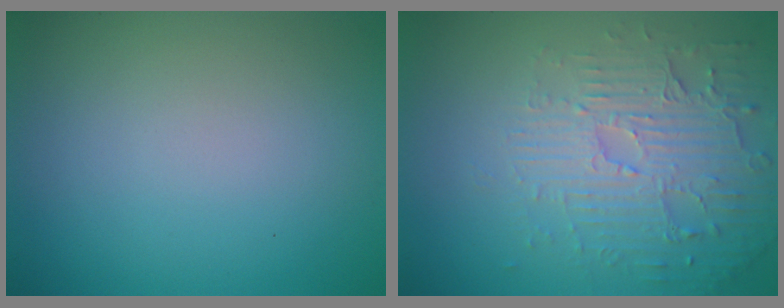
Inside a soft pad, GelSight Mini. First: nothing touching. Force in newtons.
{"total": 4.3, "press": 3.7, "slide": 2.1}